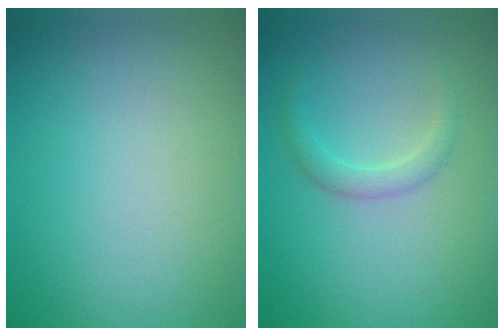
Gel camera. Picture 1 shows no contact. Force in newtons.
{"total": 1.6, "press": 1.6, "slide": 0.0}